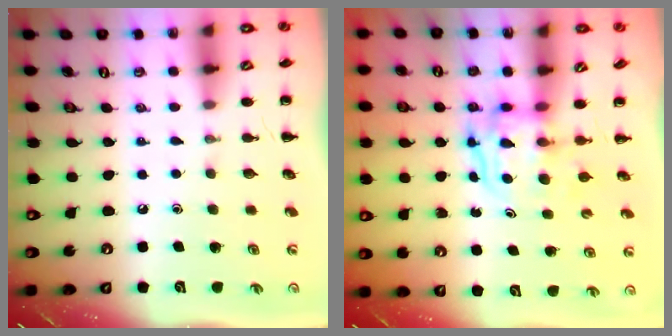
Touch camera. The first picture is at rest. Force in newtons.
{"total": 3.7, "press": 3.6, "slide": 0.4}